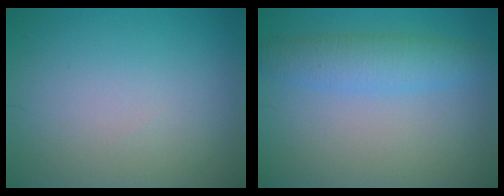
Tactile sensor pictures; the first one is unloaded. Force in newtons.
{"total": 3.8, "press": 3.8, "slide": 0.2}